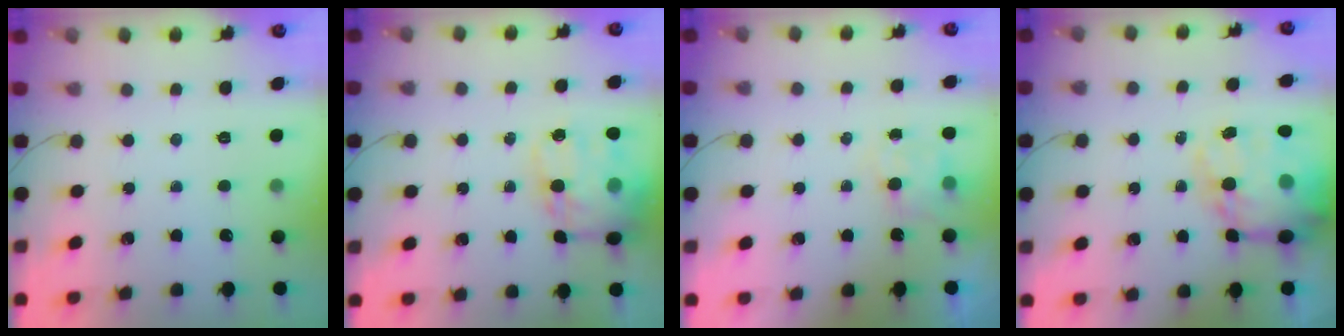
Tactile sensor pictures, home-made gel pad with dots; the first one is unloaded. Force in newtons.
{"total": 16.4, "press": 16.0, "slide": 3.7}
{"total": 5.4, "press": 5.3, "slide": 0.8}
{"total": 19.7, "press": 19.2, "slide": 4.4}